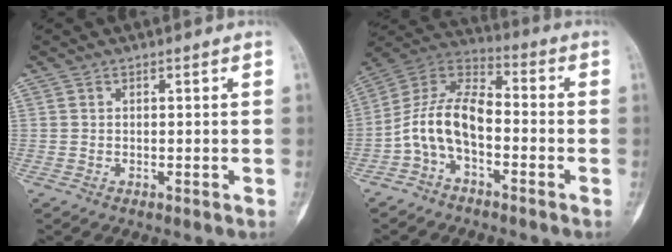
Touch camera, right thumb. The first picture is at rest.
{"total": 11.5, "force": [-3.5, 6.3, 9.0], "torque": [-0.168, 0.061, -0.079]}